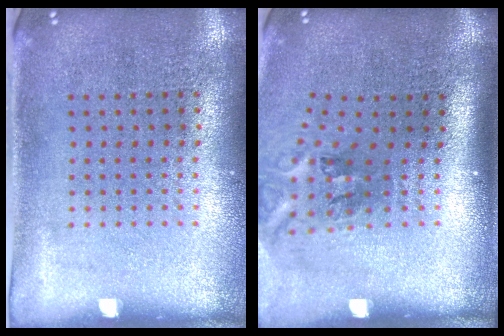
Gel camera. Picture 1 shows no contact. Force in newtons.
{"total": 2.1, "press": 1.4, "slide": 1.7}